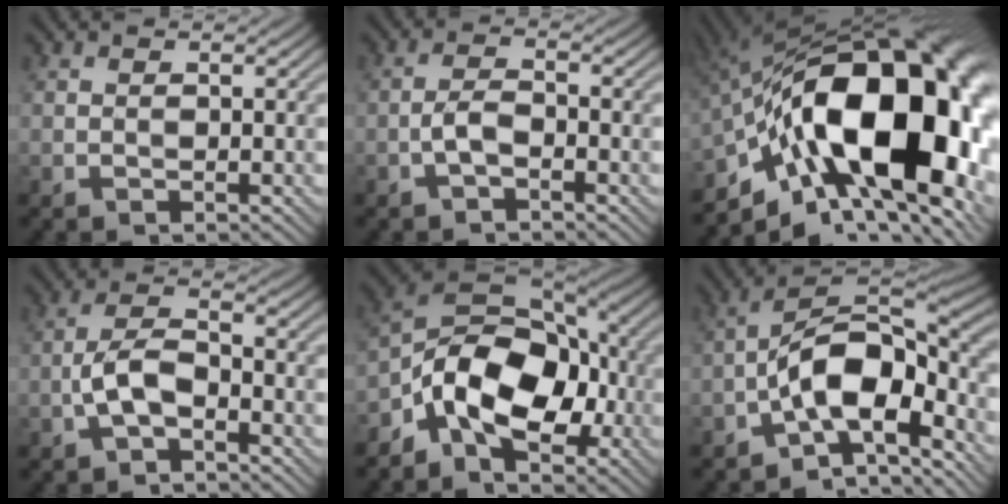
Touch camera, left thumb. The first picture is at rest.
{"total": 2.5, "force": [-1.4, 1.0, 1.8], "torque": [-0.037, 0.006, -0.033]}
{"total": 22.4, "force": [-4.3, 11.6, 18.7], "torque": [-0.320, -0.009, -0.059]}
{"total": 4.7, "force": [-2.1, 2.1, 3.6], "torque": [-0.073, 0.011, -0.051]}
{"total": 12.2, "force": [-4.6, 7.4, 8.5], "torque": [-0.148, 0.002, -0.097]}
{"total": 12.9, "force": [-5.5, 5.9, 10.1], "torque": [-0.161, -0.003, -0.113]}